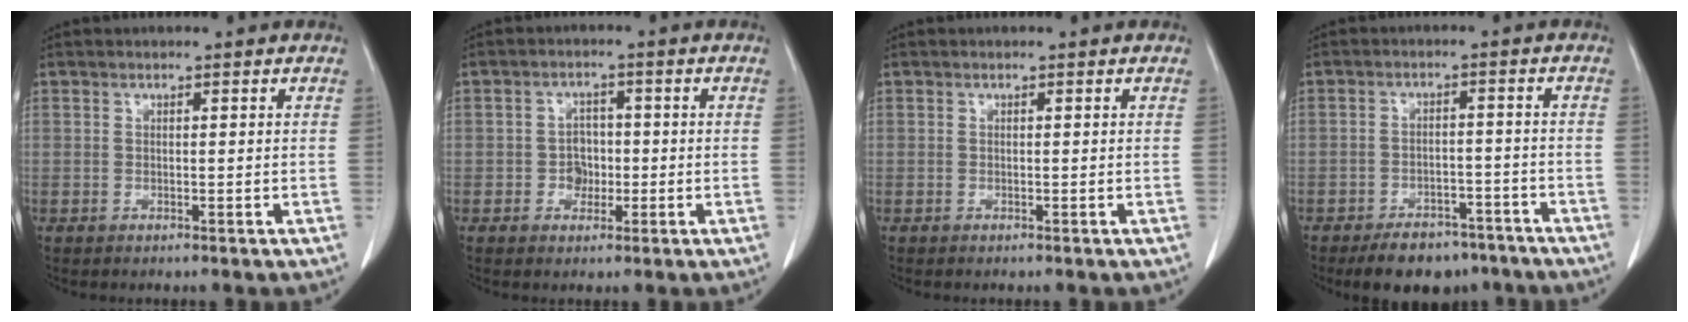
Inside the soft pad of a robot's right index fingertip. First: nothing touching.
{"total": 3.2, "force": [-0.7, 2.7, 1.6], "torque": [-0.019, 0.007, -0.010]}
{"total": 0.0}
{"total": 10.3, "force": [-8.2, 4.4, 4.2], "torque": [-0.055, 0.005, -0.127]}